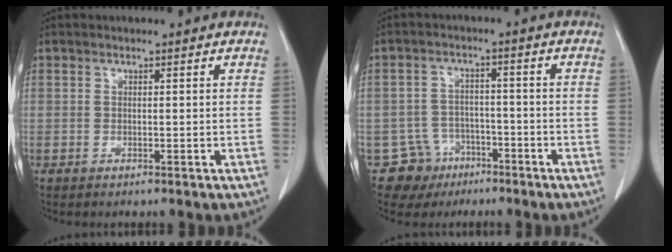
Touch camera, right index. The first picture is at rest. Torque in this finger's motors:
{"motor_torque": [-0.09, -0.14, -0.28, -0.13]}